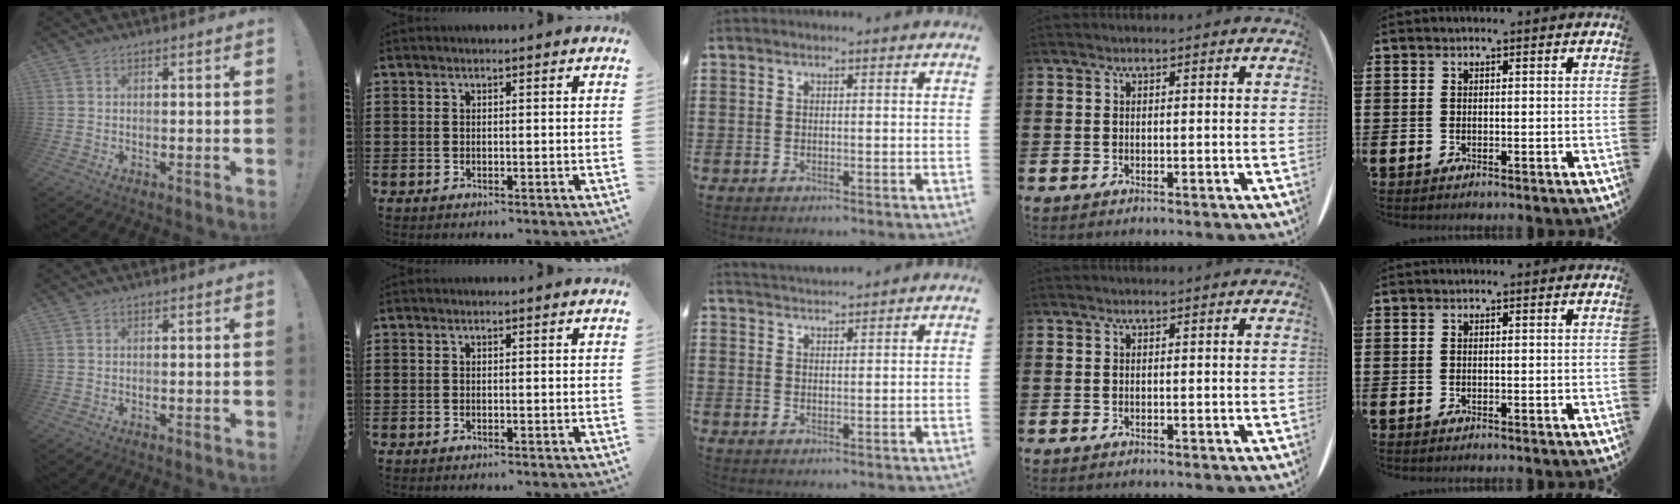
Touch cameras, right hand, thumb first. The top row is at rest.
{"middle": {"total": 2.0, "force": [2.0, -0.1, -0.3], "torque": [-0.001, -0.001, 0.039]}}